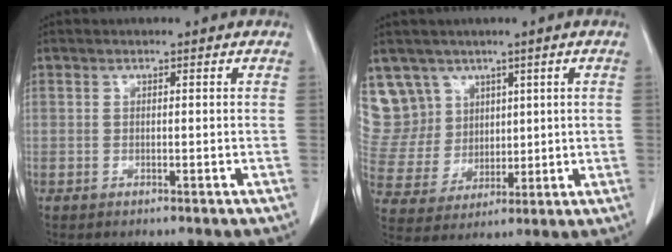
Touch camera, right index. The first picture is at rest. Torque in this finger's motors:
{"motor_torque": [-0.35, 0.39, -0.06, -0.01]}